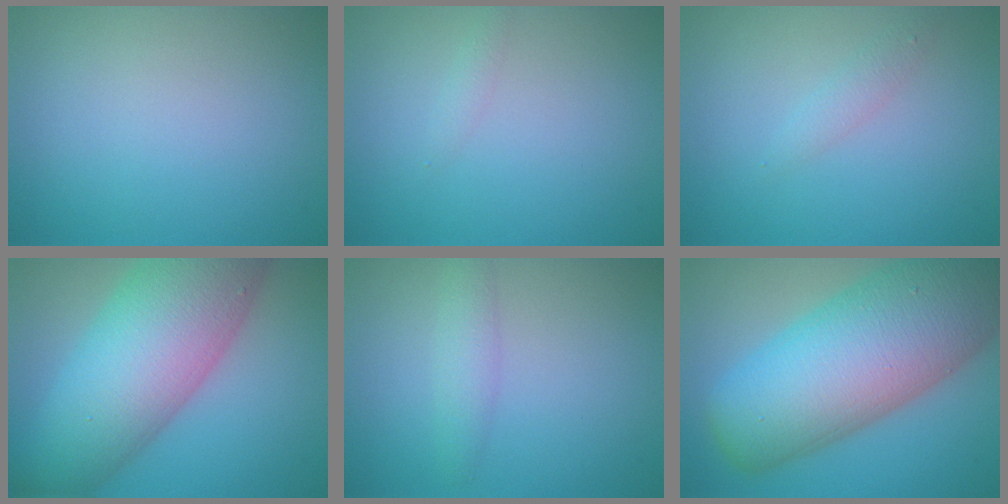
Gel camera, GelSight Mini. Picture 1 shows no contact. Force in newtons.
{"total": 0.7, "press": 0.7, "slide": 0.0}
{"total": 1.0, "press": 1.0, "slide": 0.0}
{"total": 13.6, "press": 13.6, "slide": 0.5}
{"total": 1.9, "press": 1.9, "slide": 0.1}
{"total": 15.2, "press": 15.1, "slide": 0.6}